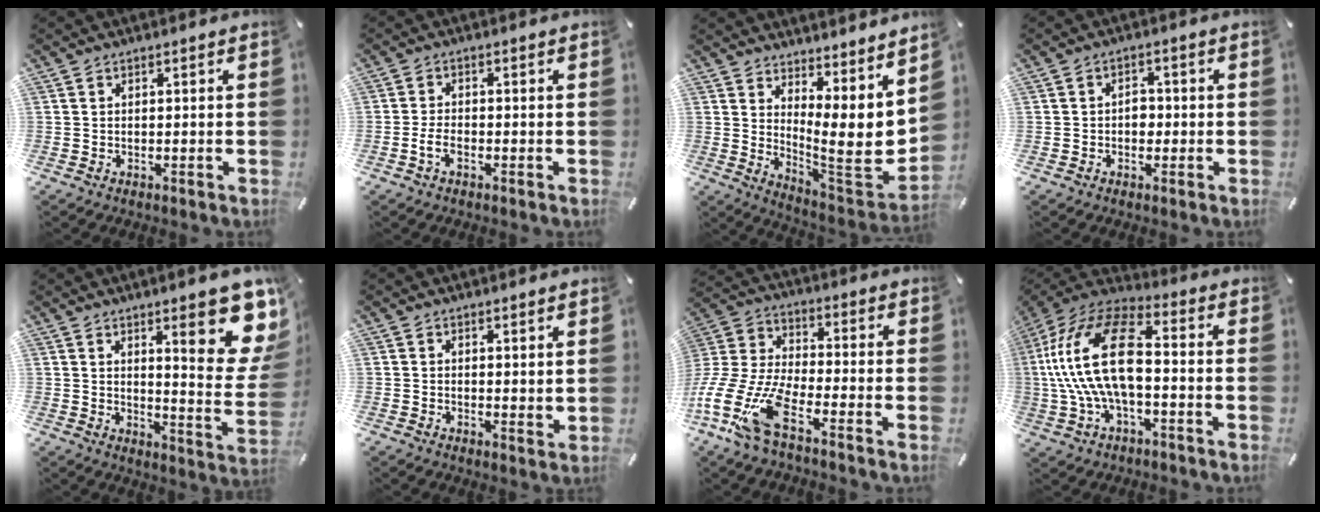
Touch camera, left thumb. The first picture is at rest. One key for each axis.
{"total": 2.9, "fx": -1.2, "fy": 1.4, "fz": 2.2, "tx": -0.044, "ty": 0.004, "tz": -0.023}
{"total": 10.9, "fx": 3.1, "fy": 3.6, "fz": 9.8, "tx": -0.120, "ty": -0.076, "tz": 0.059}
{"total": 3.3, "fx": -0.5, "fy": 2.5, "fz": 2.1, "tx": -0.025, "ty": 0.004, "tz": -0.015}
{"total": 17.4, "fx": 9.7, "fy": 4.9, "fz": 13.5, "tx": -0.166, "ty": -0.077, "tz": 0.150}
{"total": 2.1, "fx": 1.9, "fy": 0.7, "fz": 0.2, "tx": 0.011, "ty": -0.015, "tz": 0.034}
{"total": 16.9, "fx": -10.0, "fy": 6.6, "fz": 11.9, "tx": -0.270, "ty": 0.018, "tz": -0.180}
{"total": 20.3, "fx": -0.8, "fy": 10.4, "fz": 17.4, "tx": -0.365, "ty": 0.005, "tz": -0.016}